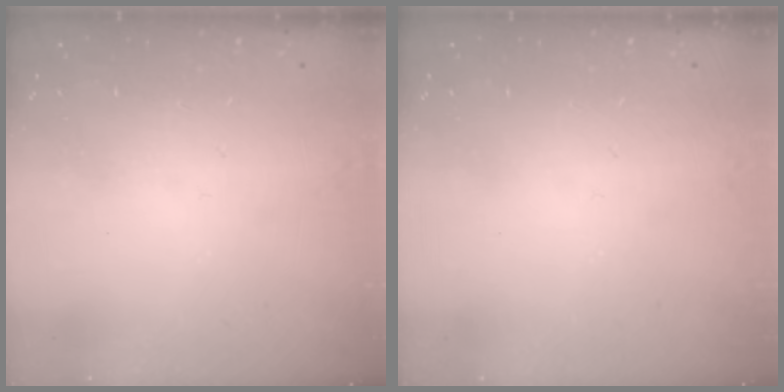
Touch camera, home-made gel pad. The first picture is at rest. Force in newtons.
{"total": 0.0}